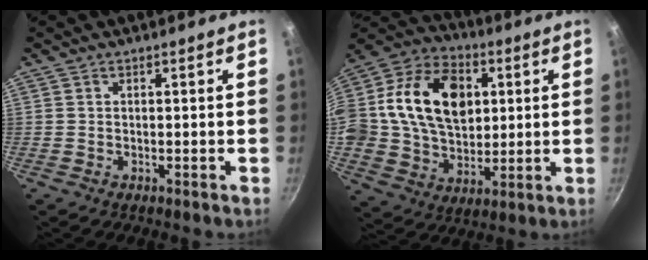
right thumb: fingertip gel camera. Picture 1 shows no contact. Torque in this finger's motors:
{"motor_torque": [2.43, 2.58, 1.08, -0.78, 0.68]}